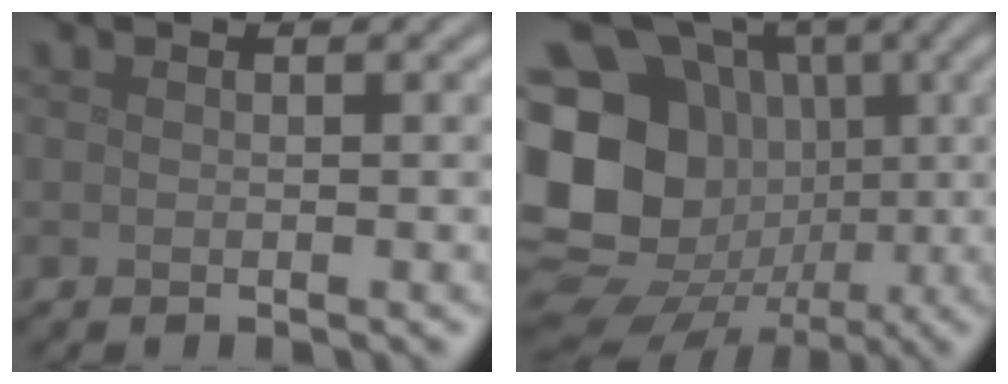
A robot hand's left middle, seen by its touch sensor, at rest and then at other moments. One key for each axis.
{"total": 23.0, "fx": -2.6, "fy": 20.9, "fz": 9.1, "tx": -0.188, "ty": 0.022, "tz": -0.075}